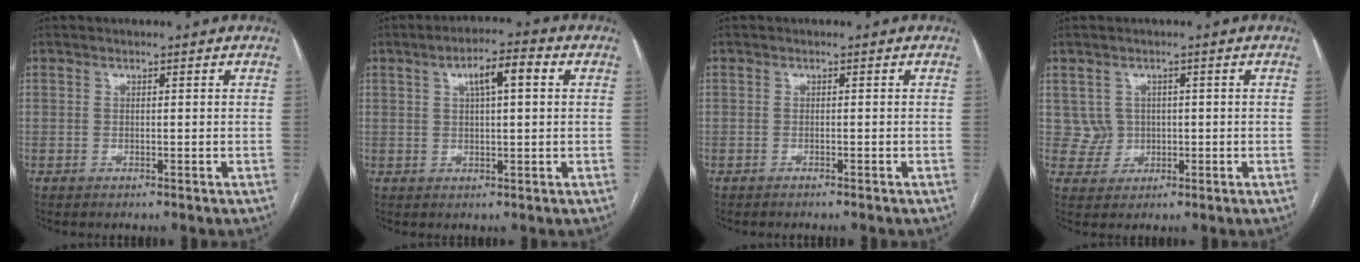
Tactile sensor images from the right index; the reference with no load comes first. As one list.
[{"total": 5.9, "force": [2.0, 1.2, 5.5], "torque": [-0.094, 0.015, 0.030]}, {"total": 1.6, "force": [-1.5, 0.1, 0.5], "torque": [-0.008, -0.002, -0.018]}, {"total": 3.2, "force": [0.4, 3.2, 0.0], "torque": [0.007, 0.010, 0.012]}]